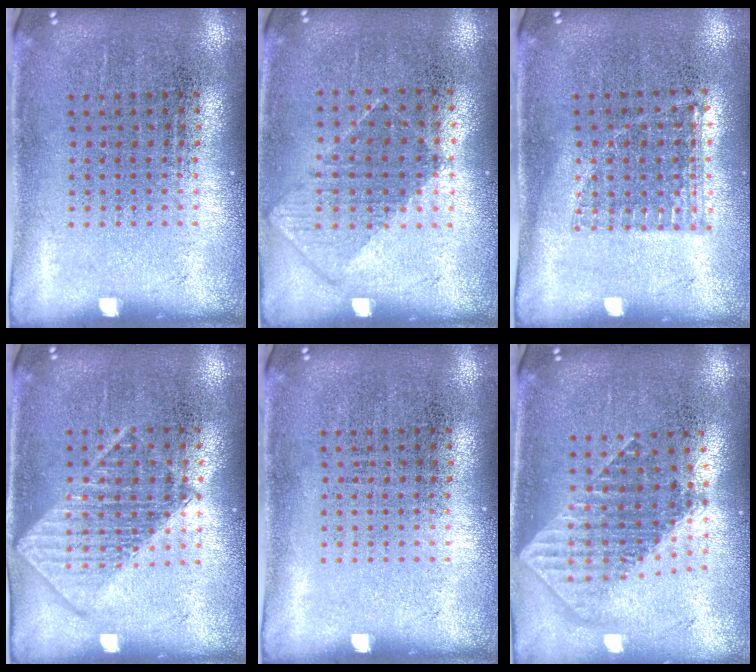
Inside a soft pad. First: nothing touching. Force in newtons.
{"total": 0.8, "press": 0.7, "slide": 0.4}
{"total": 0.9, "press": 0.8, "slide": 0.2}
{"total": 1.3, "press": 1.3, "slide": 0.1}
{"total": 0.0}
{"total": 1.9, "press": 1.5, "slide": 1.2}